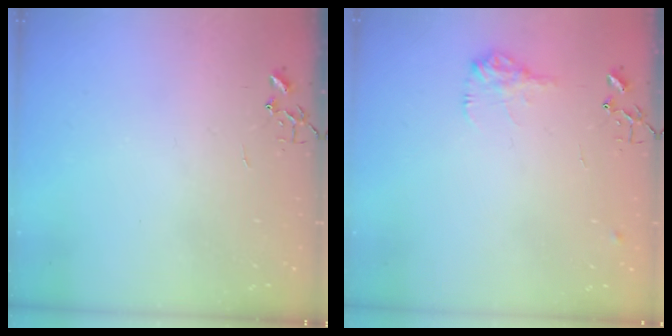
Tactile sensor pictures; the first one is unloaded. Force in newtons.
{"total": 9.5, "press": 9.5, "slide": 0.4}